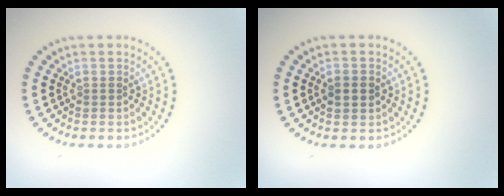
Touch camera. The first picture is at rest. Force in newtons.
{"total": 1.9, "press": 1.9, "slide": 0.1}